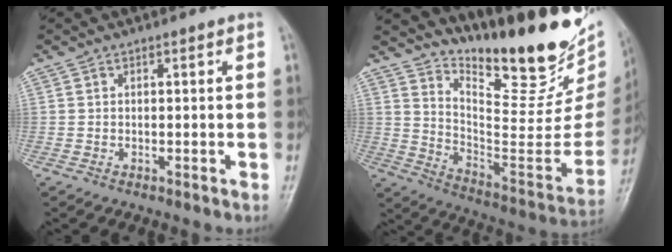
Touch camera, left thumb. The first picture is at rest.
{"total": 28.2, "force": [21.2, 9.1, 16.1], "torque": [-0.209, -0.139, 0.314]}